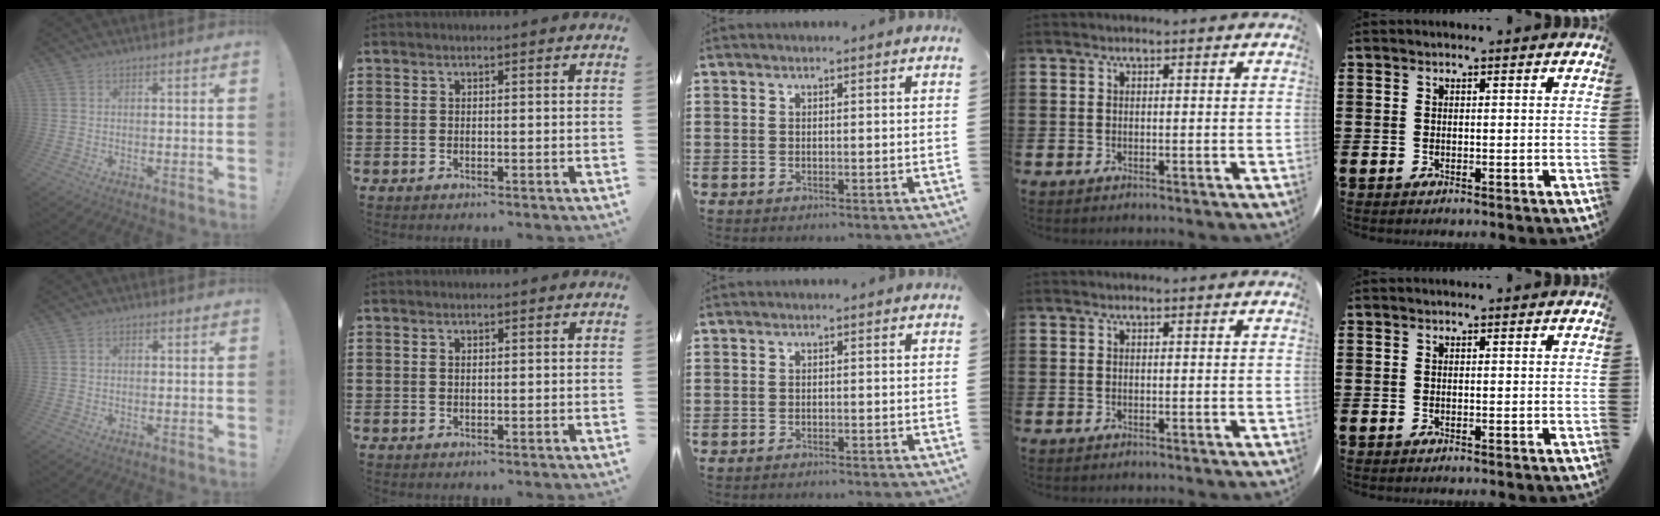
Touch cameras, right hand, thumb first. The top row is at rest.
{"thumb": {"total": 1.2, "force": [-0.1, 1.0, 0.6], "torque": [-0.007, 0.004, -0.003]}, "index": {"total": 0.8, "force": [0.2, 0.4, 0.6], "torque": [-0.014, 0.002, 0.004]}, "middle": {"total": 0.9, "force": [-0.8, -0.1, 0.1], "torque": [-0.005, -0.002, -0.017]}}